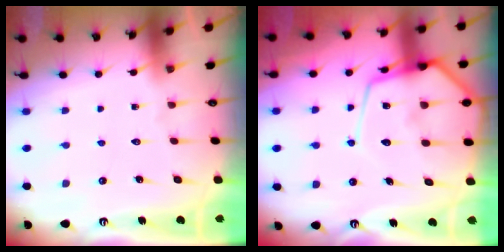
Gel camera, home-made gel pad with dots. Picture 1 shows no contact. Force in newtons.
{"total": 16.6, "press": 16.6, "slide": 1.4}